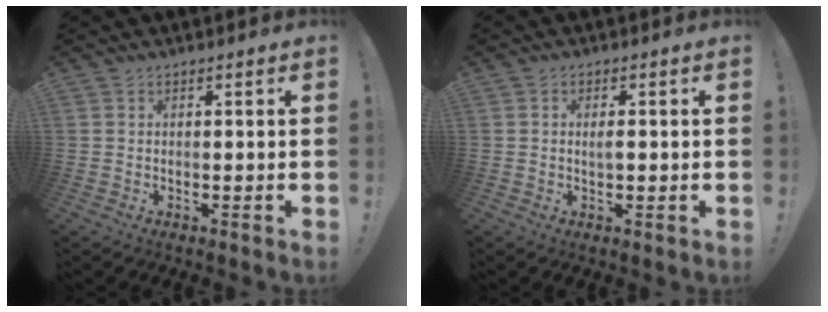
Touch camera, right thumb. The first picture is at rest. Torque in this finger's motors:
{"motor_torque": [0.41, 0.15, 0.14, 0.08, -0.01]}